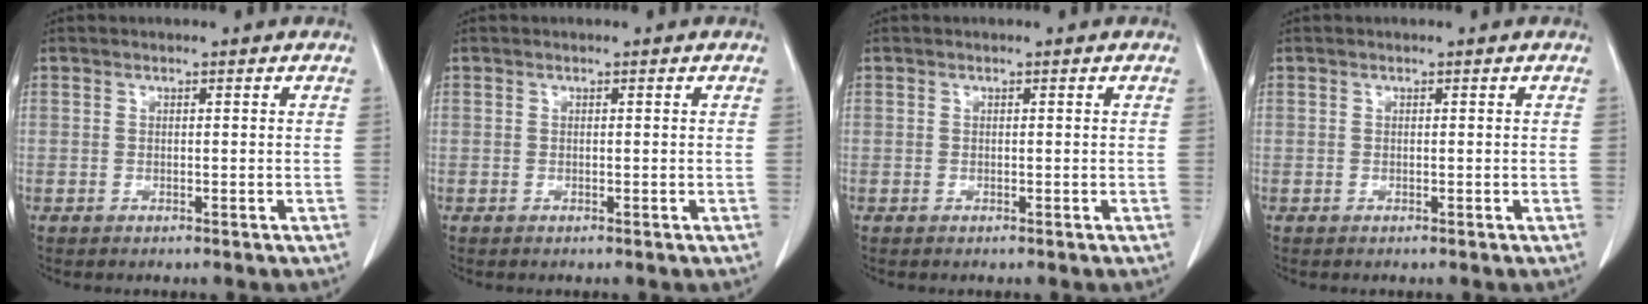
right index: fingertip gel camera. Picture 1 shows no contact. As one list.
[{"total": 0.0}, {"total": 0.0}, {"total": 0.0}]